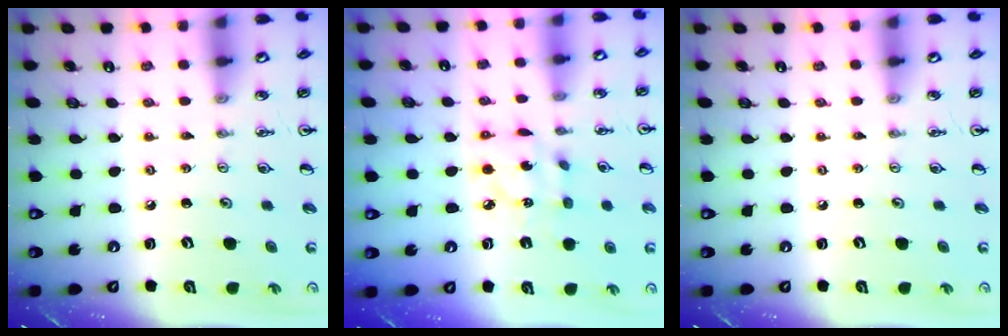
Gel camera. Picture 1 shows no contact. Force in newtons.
{"total": 7.5, "press": 7.5, "slide": 0.2}
{"total": 0.0}